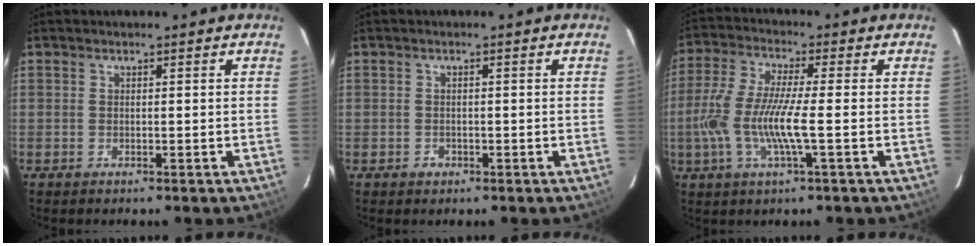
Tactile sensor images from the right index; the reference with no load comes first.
{"total": 1.6, "force": [-0.7, 1.5, 0.2], "torque": [-0.003, 0.003, -0.008]}
{"total": 11.2, "force": [-2.4, 1.2, 10.9], "torque": [-0.228, -0.006, -0.048]}